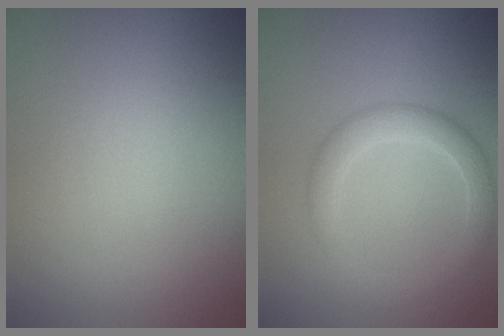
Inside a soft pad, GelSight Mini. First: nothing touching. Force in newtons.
{"total": 2.8, "press": 2.8, "slide": 0.2}